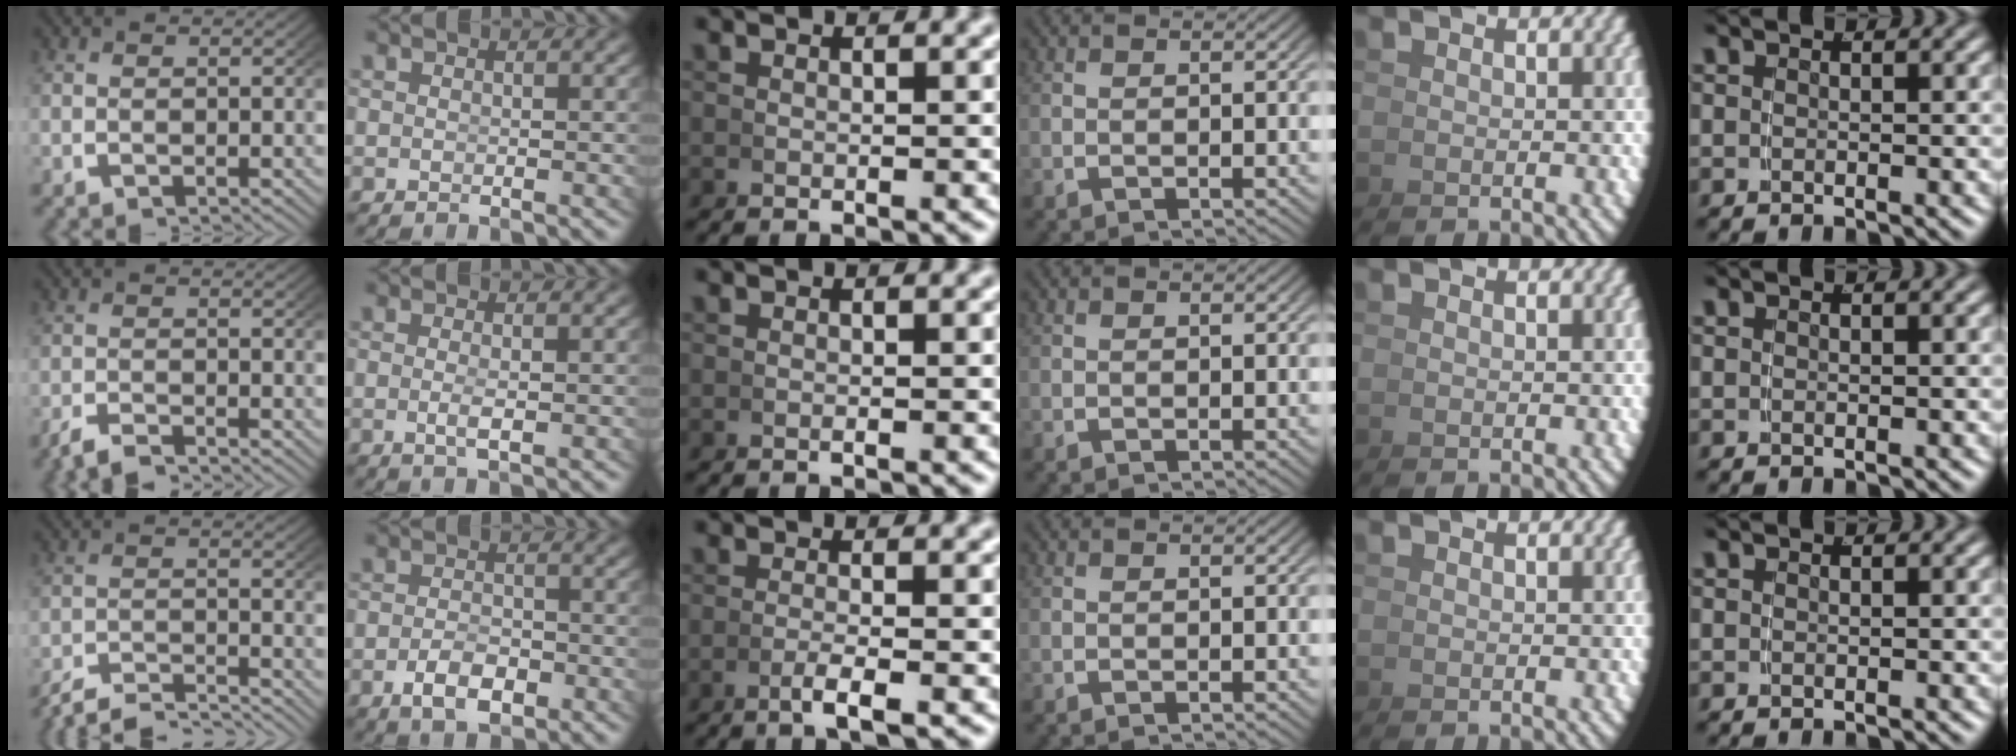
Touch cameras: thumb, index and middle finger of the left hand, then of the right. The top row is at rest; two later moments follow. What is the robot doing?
{"motion": "grasp_and_lifting", "object": "photo album"}